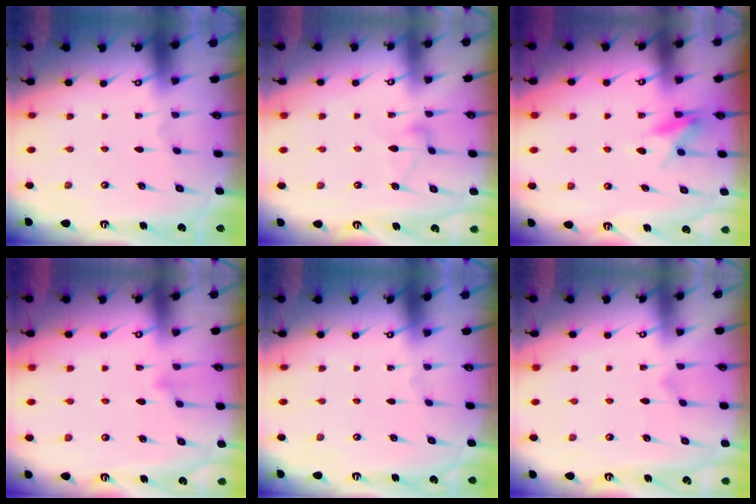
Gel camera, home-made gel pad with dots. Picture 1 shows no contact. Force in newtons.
{"total": 10.1, "press": 10.1, "slide": 0.5}
{"total": 8.8, "press": 8.7, "slide": 1.1}
{"total": 7.8, "press": 7.7, "slide": 1.7}
{"total": 0.0}
{"total": 7.1, "press": 7.1, "slide": 0.3}